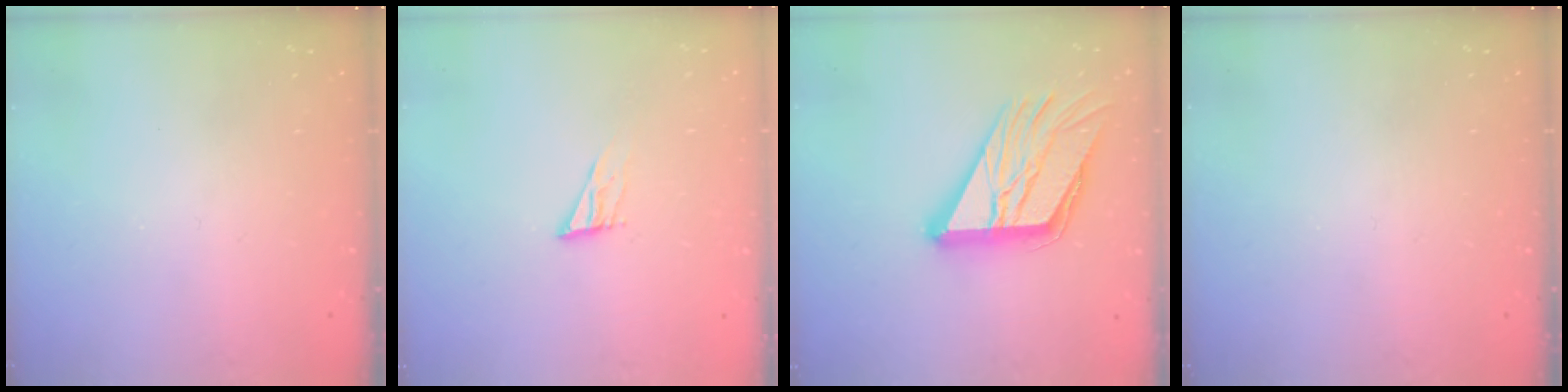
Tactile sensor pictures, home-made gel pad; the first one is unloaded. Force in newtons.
{"total": 7.6, "press": 7.6, "slide": 0.3}
{"total": 18.6, "press": 18.5, "slide": 2.2}
{"total": 0.0}